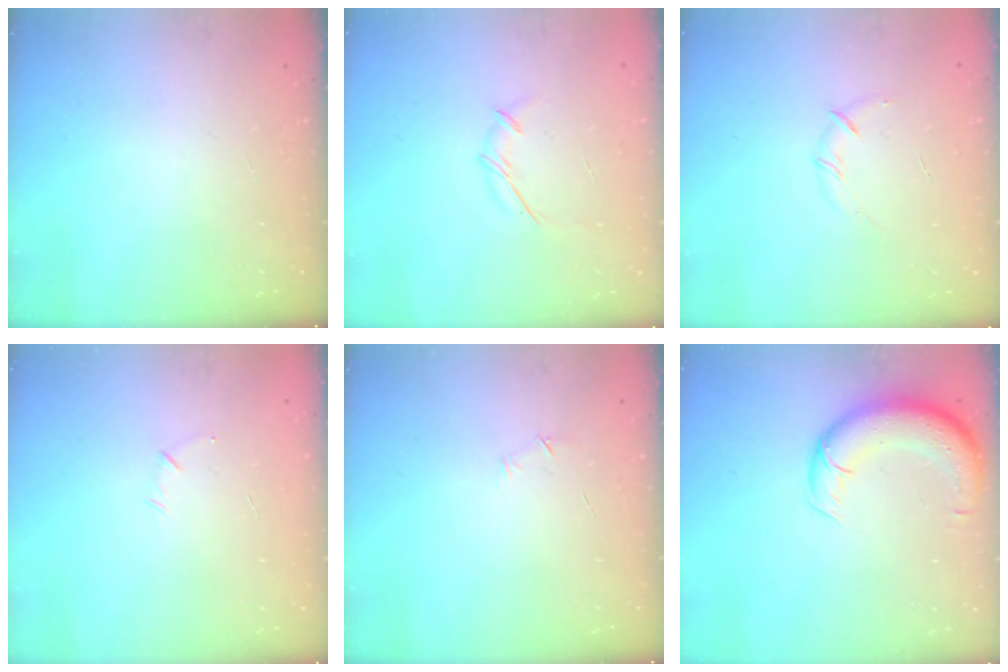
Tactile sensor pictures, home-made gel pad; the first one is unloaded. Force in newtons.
{"total": 4.1, "press": 4.0, "slide": 0.9}
{"total": 3.8, "press": 3.7, "slide": 1.0}
{"total": 3.5, "press": 3.4, "slide": 0.9}
{"total": 4.0, "press": 3.8, "slide": 1.1}
{"total": 10.9, "press": 10.6, "slide": 2.7}